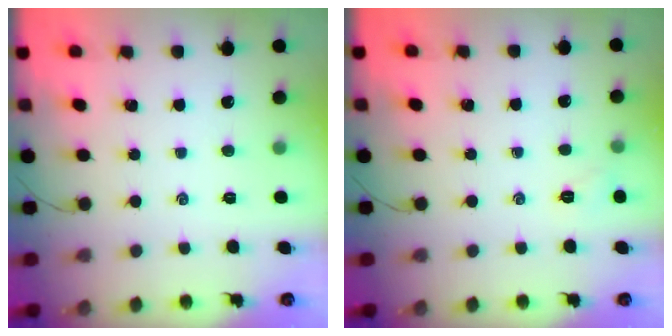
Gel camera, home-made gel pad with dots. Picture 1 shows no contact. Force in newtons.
{"total": 4.2, "press": 4.1, "slide": 1.2}